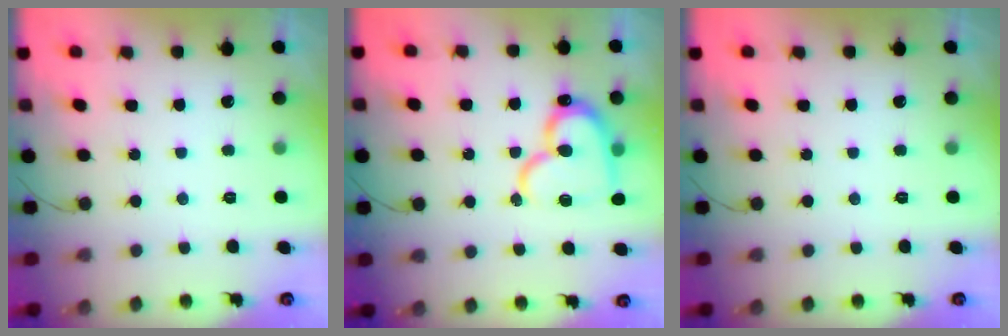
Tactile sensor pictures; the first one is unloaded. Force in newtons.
{"total": 17.1, "press": 17.0, "slide": 1.8}
{"total": 0.0}